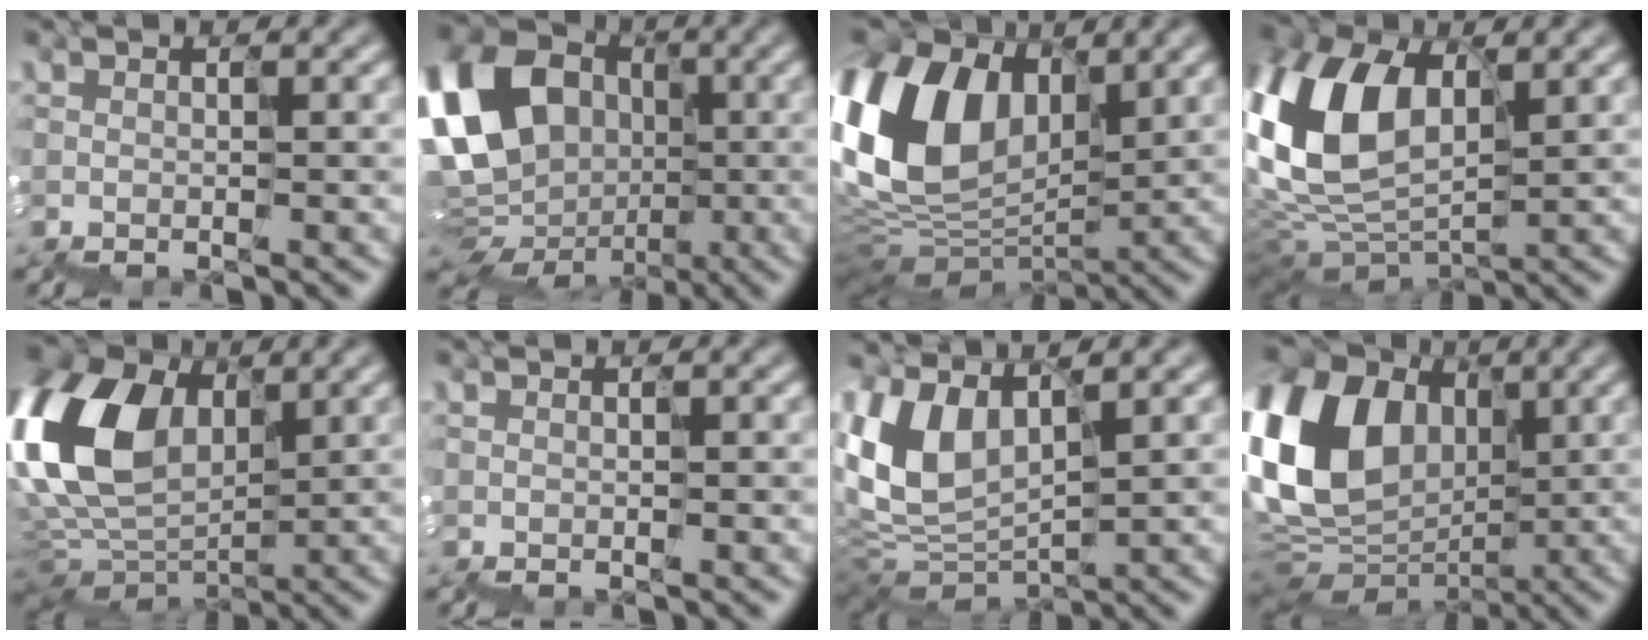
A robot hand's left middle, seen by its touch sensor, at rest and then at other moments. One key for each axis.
{"total": 13.6, "fx": -0.9, "fy": 11.5, "fz": 7.1, "tx": -0.167, "ty": 0.000, "tz": -0.016}
{"total": 11.6, "fx": 4.2, "fy": 7.9, "fz": 7.3, "tx": -0.208, "ty": 0.024, "tz": 0.076}
{"total": 8.1, "fx": 2.5, "fy": 5.6, "fz": 5.3, "tx": -0.171, "ty": 0.015, "tz": 0.047}
{"total": 11.5, "fx": 4.0, "fy": 7.8, "fz": 7.4, "tx": -0.224, "ty": 0.029, "tz": 0.068}
{"total": 0.0}
{"total": 5.9, "fx": 2.9, "fy": 3.5, "fz": 3.8, "tx": -0.134, "ty": 0.014, "tz": 0.061}
{"total": 13.1, "fx": 3.4, "fy": 9.8, "fz": 7.9, "tx": -0.203, "ty": 0.016, "tz": 0.060}